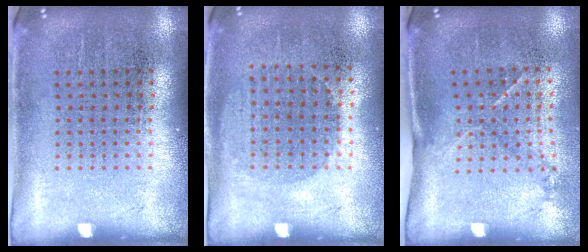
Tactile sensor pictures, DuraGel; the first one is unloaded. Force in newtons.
{"total": 1.0, "press": 0.9, "slide": 0.5}
{"total": 1.5, "press": 1.0, "slide": 1.1}